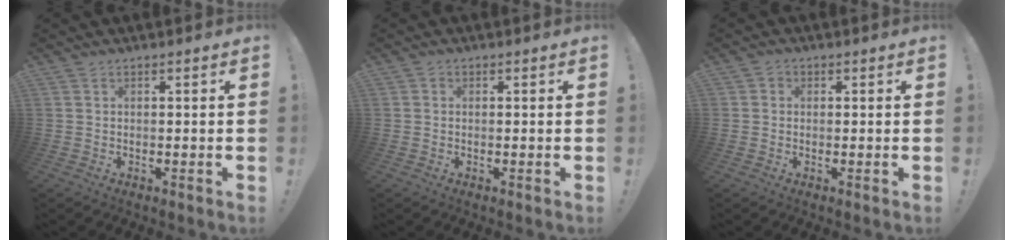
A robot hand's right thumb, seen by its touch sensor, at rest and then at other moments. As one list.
[{"total": 0.5, "force": [-0.2, 0.5, 0.0], "torque": [-0.001, 0.002, -0.004]}, {"total": 1.5, "force": [-0.1, 1.4, 0.5], "torque": [-0.010, 0.004, -0.002]}]